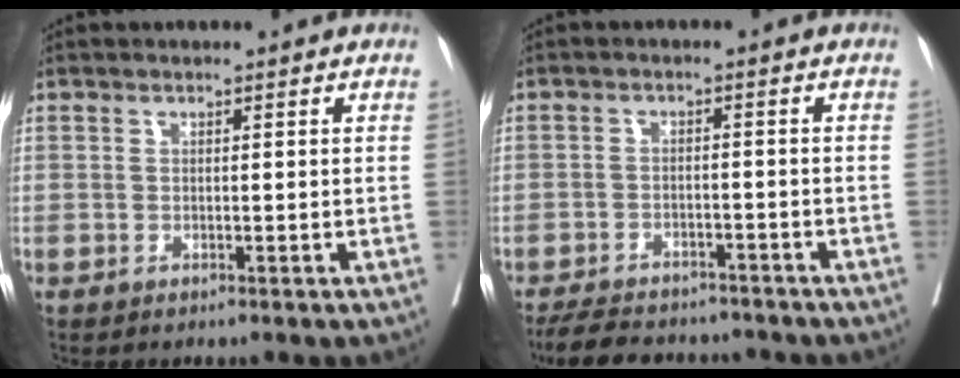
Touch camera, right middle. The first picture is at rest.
{"total": 11.4, "force": [-10.3, 3.3, 3.8], "torque": [-0.066, -0.001, -0.141]}